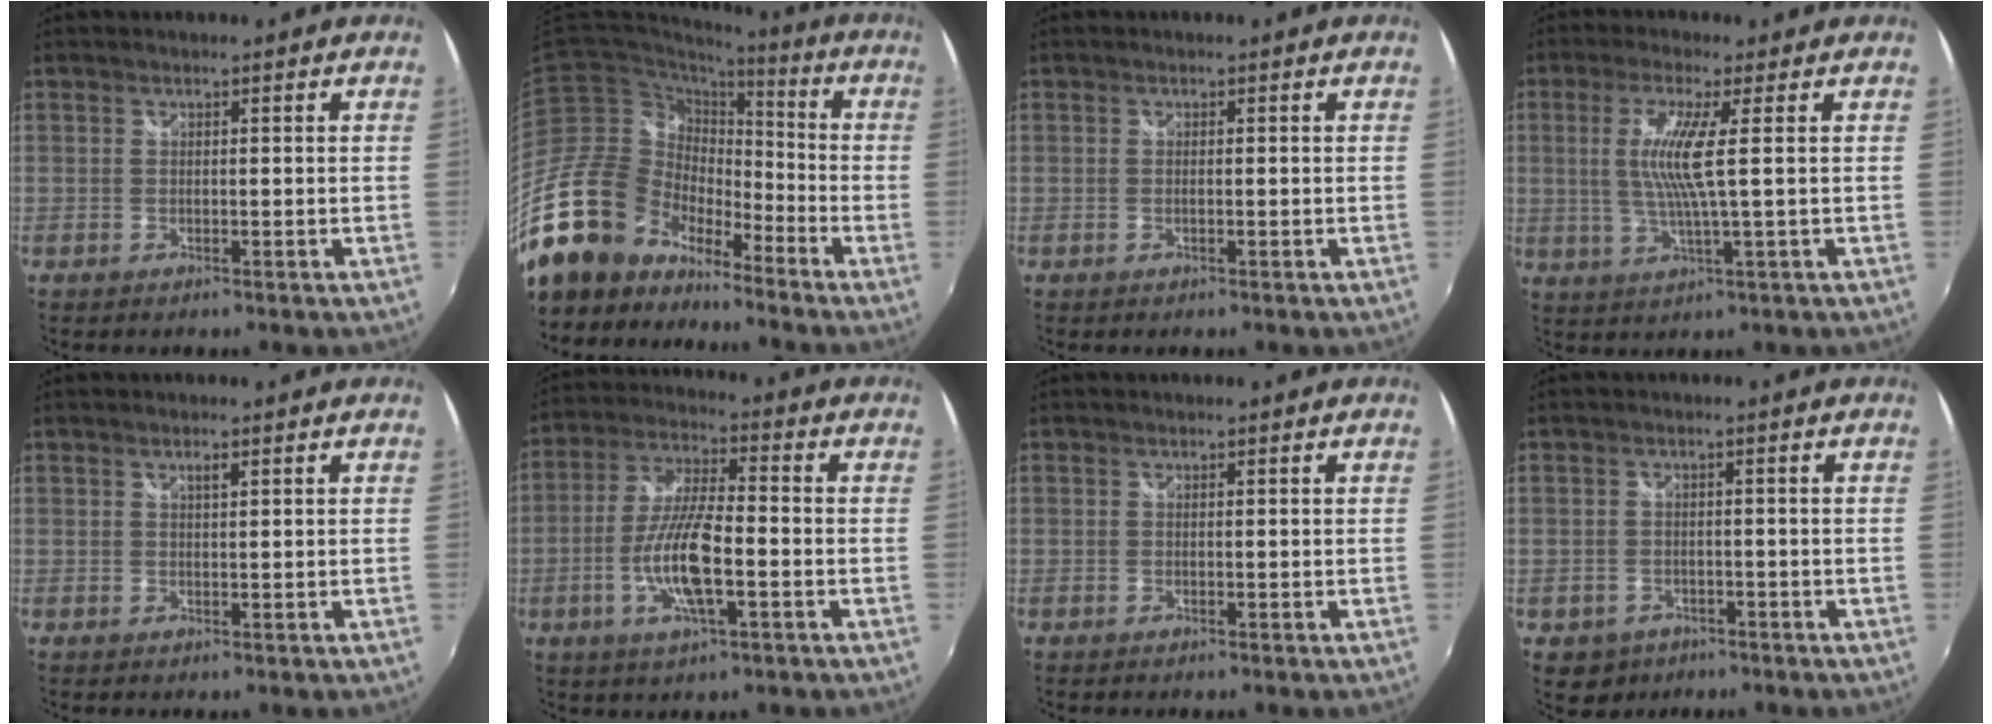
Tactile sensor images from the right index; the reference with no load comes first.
{"total": 21.4, "force": [-16.2, 11.7, 7.8], "torque": [-0.168, 0.009, -0.291]}
{"total": 0.5, "force": [-0.2, 0.0, 0.5], "torque": [-0.010, 0.001, -0.005]}
{"total": 7.4, "force": [1.0, -0.6, 7.3], "torque": [-0.146, -0.010, 0.023]}
{"total": 1.0, "force": [0.6, 0.2, 0.8], "torque": [-0.012, 0.002, 0.010]}
{"total": 11.7, "force": [-3.5, 3.0, 10.8], "torque": [-0.221, -0.003, -0.068]}
{"total": 0.0}
{"total": 4.2, "force": [-2.0, 3.6, 1.0], "torque": [-0.031, -0.001, -0.024]}